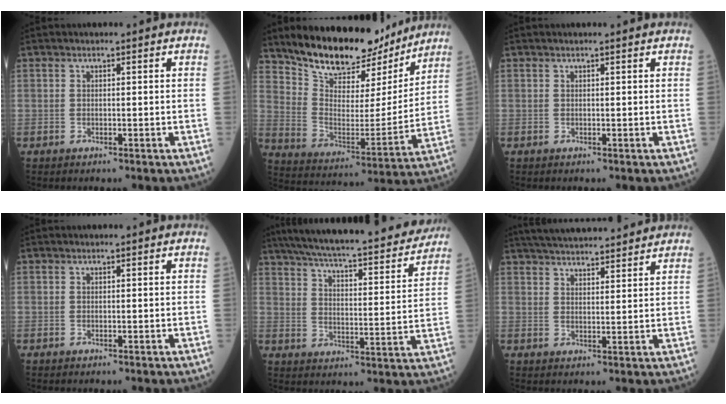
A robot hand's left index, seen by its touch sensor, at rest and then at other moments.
{"total": 18.2, "force": [15.9, 5.8, 6.5], "torque": [-0.110, -0.024, 0.255]}
{"total": 1.2, "force": [1.1, -0.1, 0.4], "torque": [-0.010, 0.003, 0.016]}
{"total": 0.0}
{"total": 26.4, "force": [23.1, 3.7, 12.3], "torque": [-0.204, -0.018, 0.308]}
{"total": 15.9, "force": [14.7, 2.1, 5.8], "torque": [-0.096, 0.034, 0.215]}